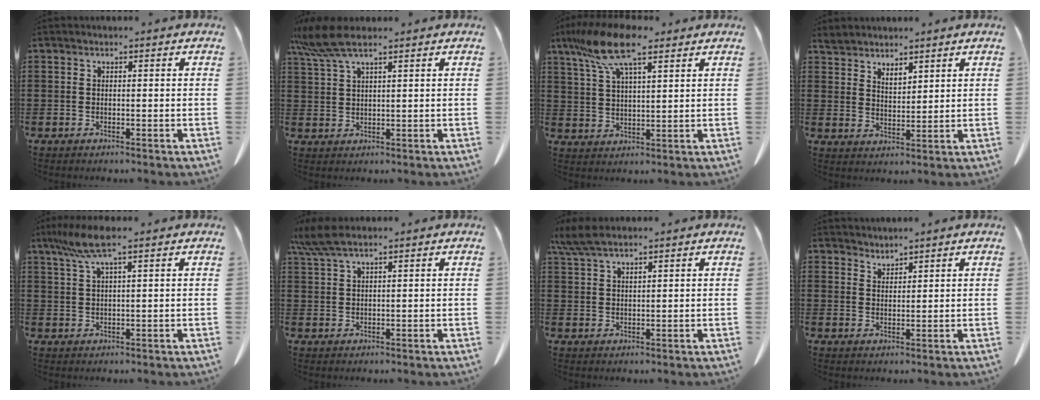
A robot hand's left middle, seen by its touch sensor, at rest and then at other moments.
{"total": 6.5, "force": [4.6, 1.1, 4.5], "torque": [-0.112, -0.008, 0.080]}
{"total": 10.8, "force": [7.0, 2.9, 7.7], "torque": [-0.170, -0.008, 0.126]}
{"total": 3.3, "force": [3.2, 0.8, 0.2], "torque": [-0.014, -0.006, 0.061]}
{"total": 5.8, "force": [3.3, 0.7, 4.7], "torque": [-0.106, 0.000, 0.057]}
{"total": 4.6, "force": [3.3, 0.7, 3.2], "torque": [-0.078, -0.002, 0.058]}
{"total": 4.0, "force": [3.1, 0.6, 2.5], "torque": [-0.056, -0.001, 0.057]}
{"total": 2.0, "force": [2.0, -0.1, -0.4], "torque": [0.002, -0.003, 0.039]}